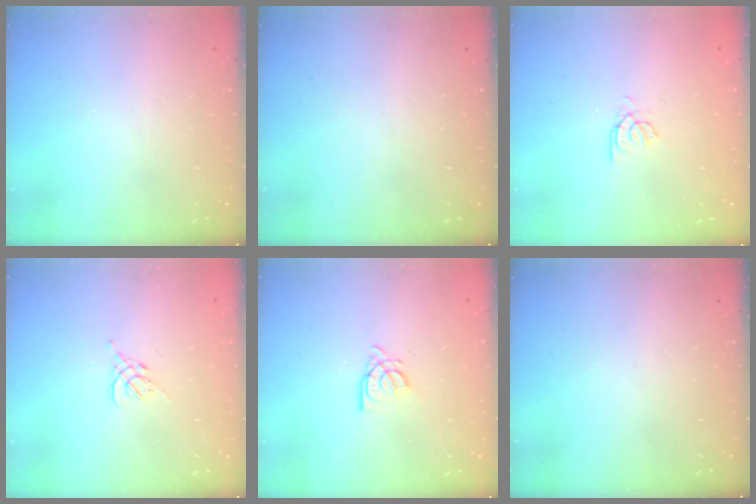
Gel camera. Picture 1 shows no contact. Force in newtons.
{"total": 0.0}
{"total": 2.4, "press": 2.3, "slide": 0.4}
{"total": 1.2, "press": 1.1, "slide": 0.5}
{"total": 6.7, "press": 6.7, "slide": 0.5}
{"total": 0.0}